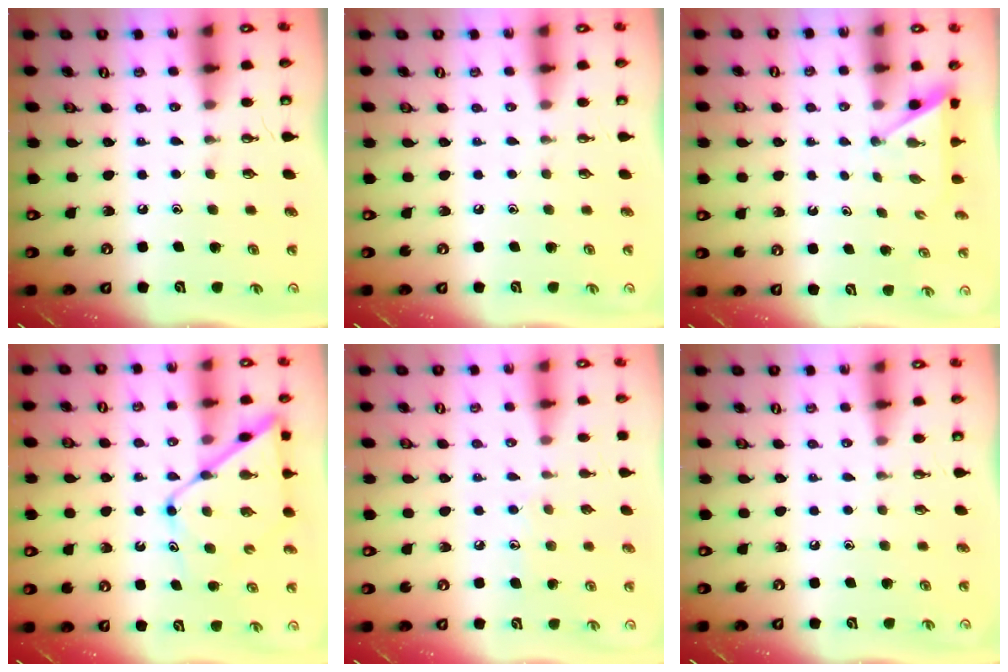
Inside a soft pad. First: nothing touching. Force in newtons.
{"total": 0.0}
{"total": 2.9, "press": 2.9, "slide": 0.2}
{"total": 11.4, "press": 11.4, "slide": 0.8}
{"total": 6.4, "press": 6.3, "slide": 0.6}
{"total": 0.0}